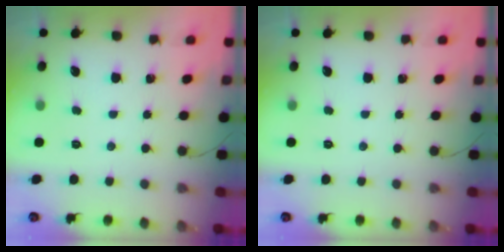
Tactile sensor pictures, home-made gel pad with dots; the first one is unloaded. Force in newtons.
{"total": 0.0}